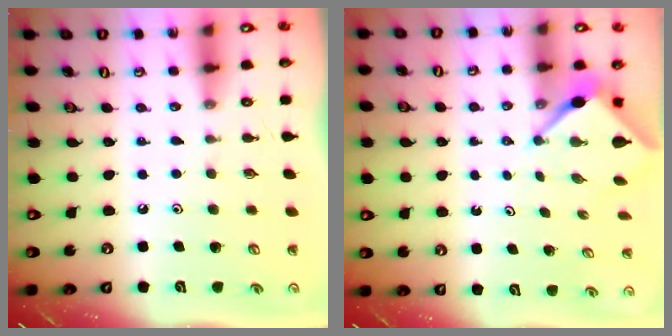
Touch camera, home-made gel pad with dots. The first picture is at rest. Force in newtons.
{"total": 2.9, "press": 2.9, "slide": 0.2}